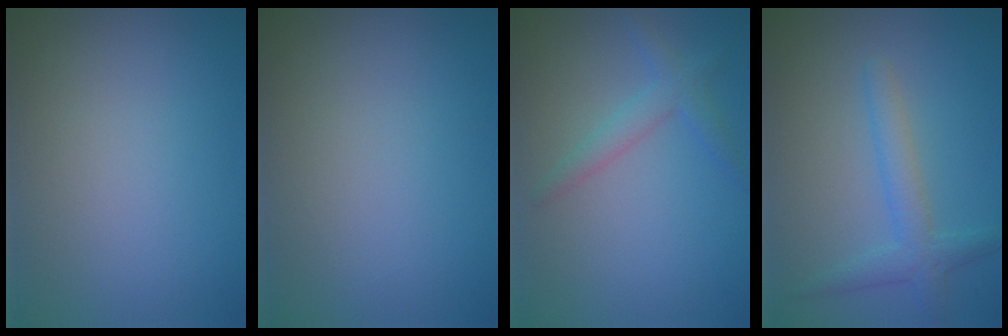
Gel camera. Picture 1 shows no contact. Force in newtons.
{"total": 0.0}
{"total": 2.1, "press": 2.1, "slide": 0.0}
{"total": 2.8, "press": 2.7, "slide": 0.2}